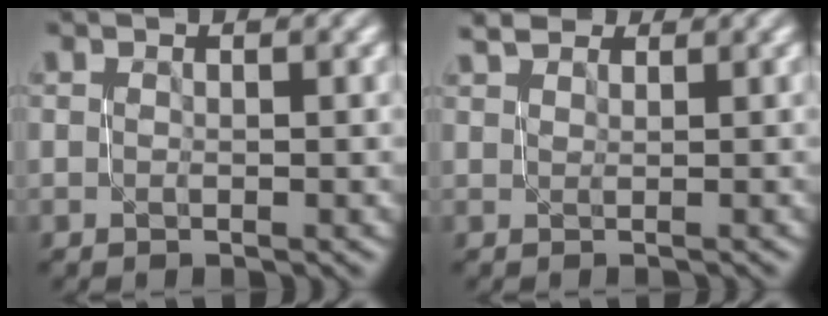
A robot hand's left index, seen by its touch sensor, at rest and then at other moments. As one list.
[{"total": 2.5, "force": [2.4, 0.4, 0.6], "torque": [-0.012, 0.007, 0.034]}]